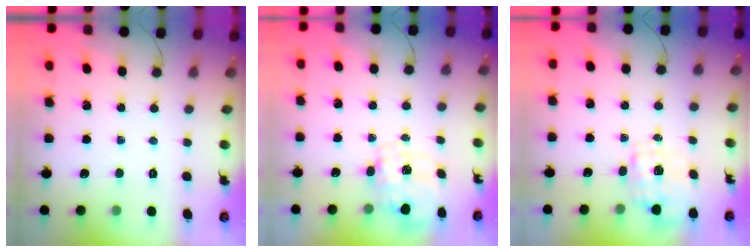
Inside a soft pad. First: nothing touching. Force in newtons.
{"total": 10.0, "press": 9.9, "slide": 1.0}
{"total": 1.5, "press": 1.5, "slide": 0.5}